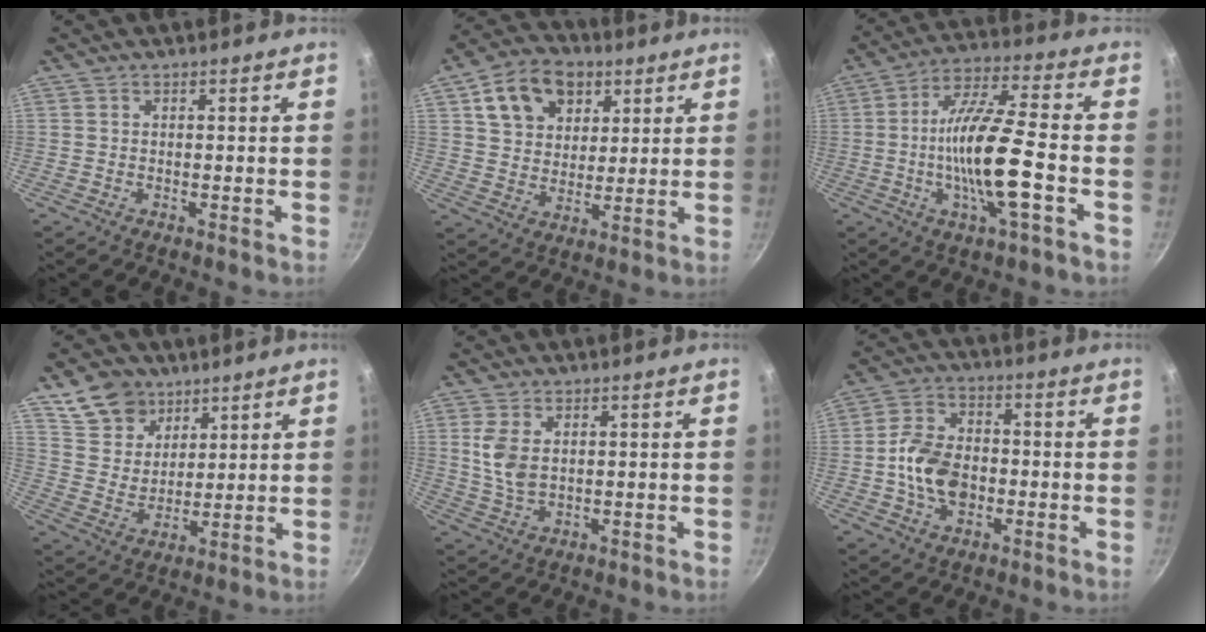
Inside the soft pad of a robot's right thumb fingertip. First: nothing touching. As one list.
[{"total": 13.4, "force": [5.7, 9.9, 7.1], "torque": [-0.095, -0.006, 0.091]}, {"total": 15.3, "force": [-3.4, 3.3, 14.5], "torque": [-0.266, 0.025, -0.070]}, {"total": 11.3, "force": [7.0, 7.9, 3.9], "torque": [-0.039, -0.029, 0.136]}, {"total": 6.4, "force": [1.3, 3.9, 4.9], "torque": [-0.102, -0.008, 0.028]}, {"total": 11.2, "force": [-1.8, 7.9, 7.8], "torque": [-0.122, 0.021, -0.039]}]